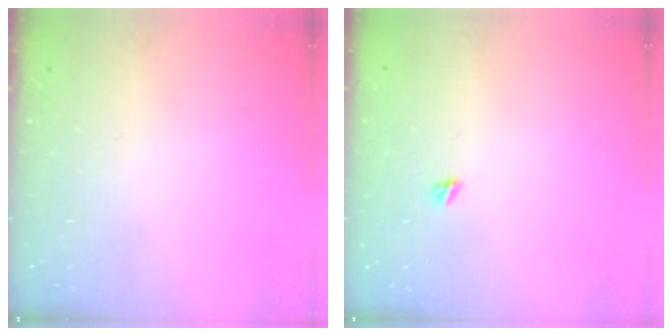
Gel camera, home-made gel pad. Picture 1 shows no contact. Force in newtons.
{"total": 3.9, "press": 3.8, "slide": 0.5}